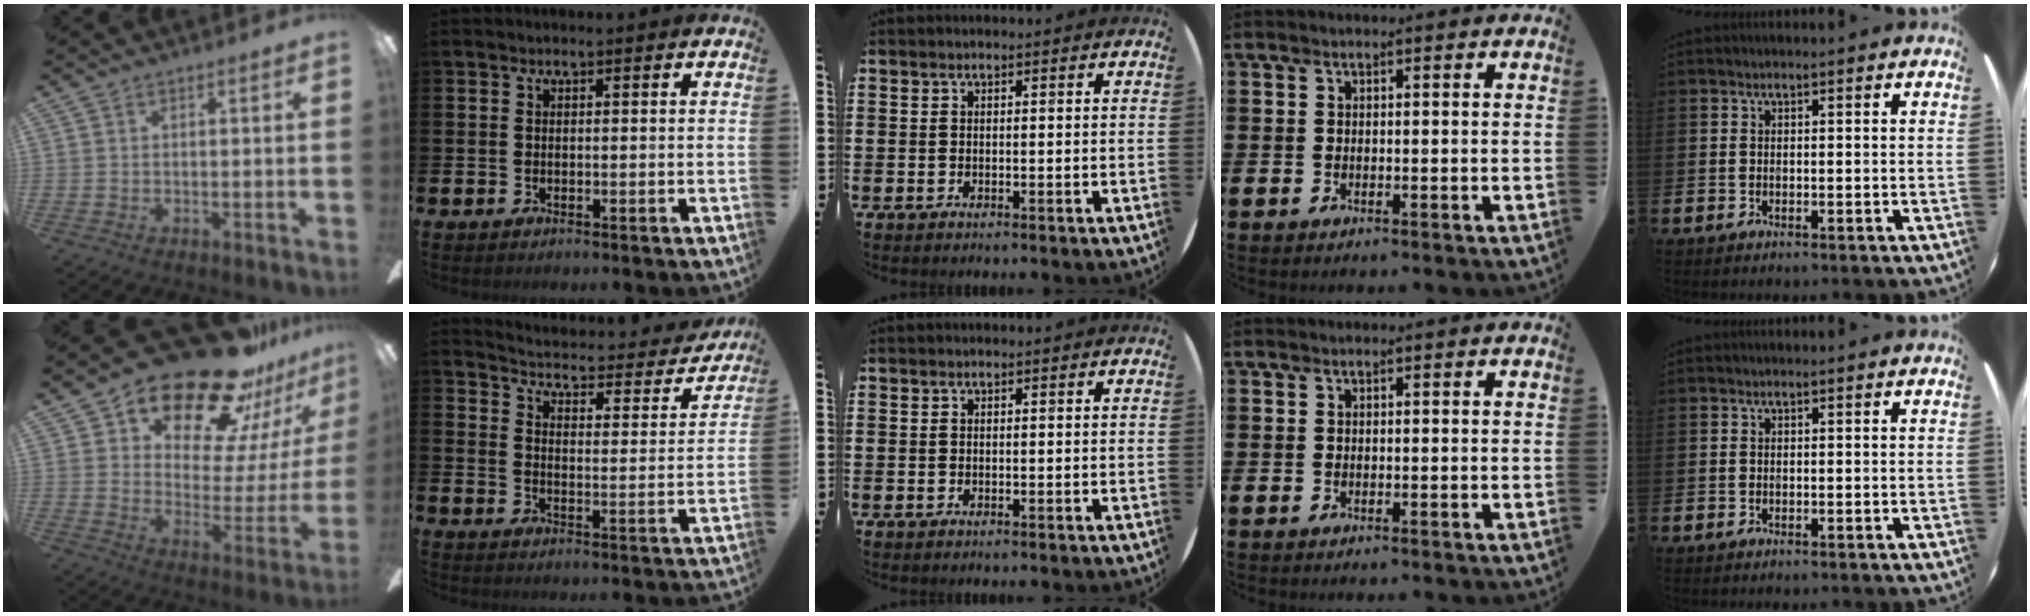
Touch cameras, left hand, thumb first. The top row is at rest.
{"thumb": {"total": 23.6, "force": [18.9, 9.1, 10.9], "torque": [-0.171, -0.129, 0.323]}, "index": {"total": 3.6, "force": [3.4, 0.9, 0.8], "torque": [-0.035, -0.036, 0.049]}}